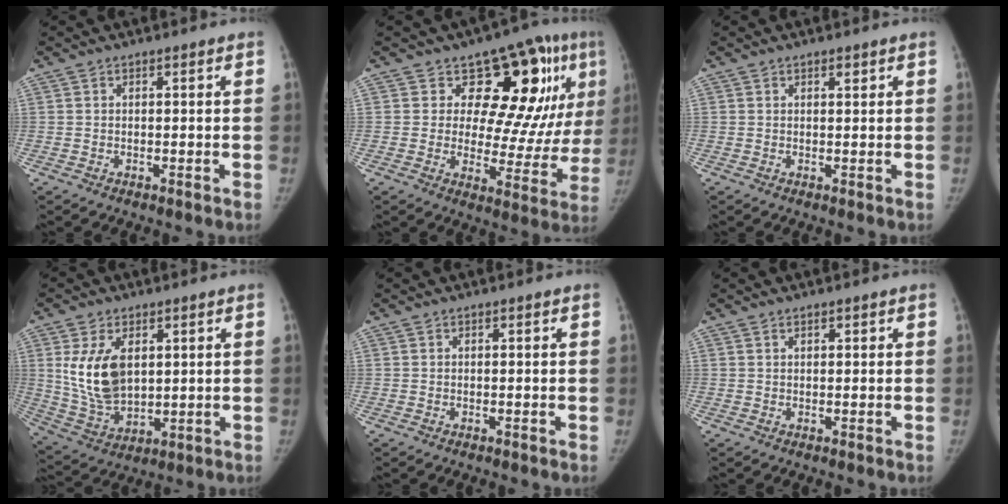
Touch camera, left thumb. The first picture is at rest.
{"total": 18.7, "force": [8.2, 9.5, 13.8], "torque": [-0.115, -0.035, 0.110]}
{"total": 1.0, "force": [0.7, 0.4, 0.6], "torque": [-0.004, -0.004, 0.009]}
{"total": 12.6, "force": [3.1, 7.6, 9.6], "torque": [-0.167, -0.018, 0.073]}
{"total": 0.0}
{"total": 0.8, "force": [0.6, 0.4, 0.4], "torque": [-0.002, -0.002, 0.007]}